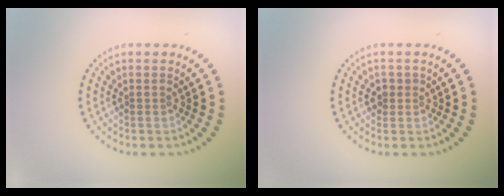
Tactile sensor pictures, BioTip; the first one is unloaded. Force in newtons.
{"total": 1.2, "press": 1.0, "slide": 0.7}